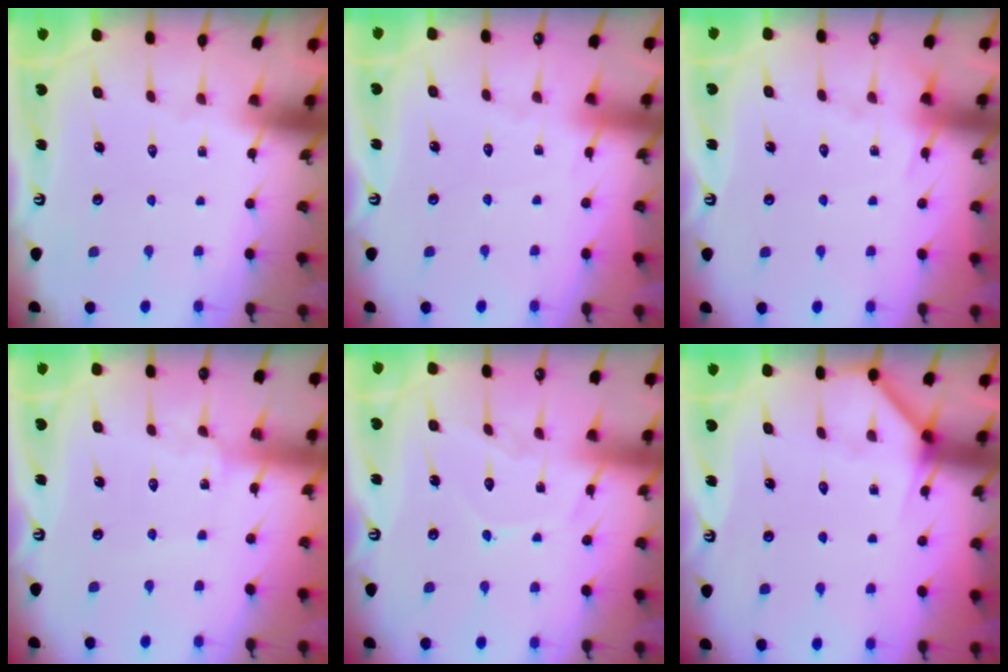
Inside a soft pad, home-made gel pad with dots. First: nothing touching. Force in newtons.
{"total": 2.6, "press": 2.6, "slide": 0.5}
{"total": 3.8, "press": 3.8, "slide": 0.6}
{"total": 1.8, "press": 1.8, "slide": 0.2}
{"total": 8.5, "press": 8.5, "slide": 0.9}
{"total": 5.3, "press": 5.3, "slide": 0.5}